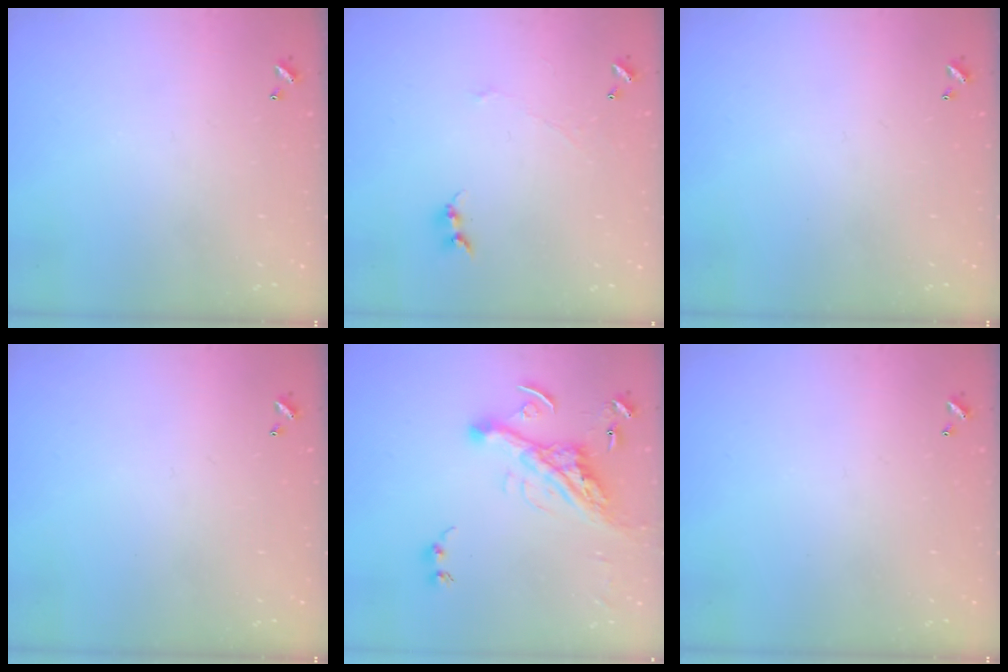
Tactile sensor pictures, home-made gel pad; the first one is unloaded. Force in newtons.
{"total": 0.0}
{"total": 0.0}
{"total": 0.0}
{"total": 12.6, "press": 12.4, "slide": 2.4}
{"total": 0.0}